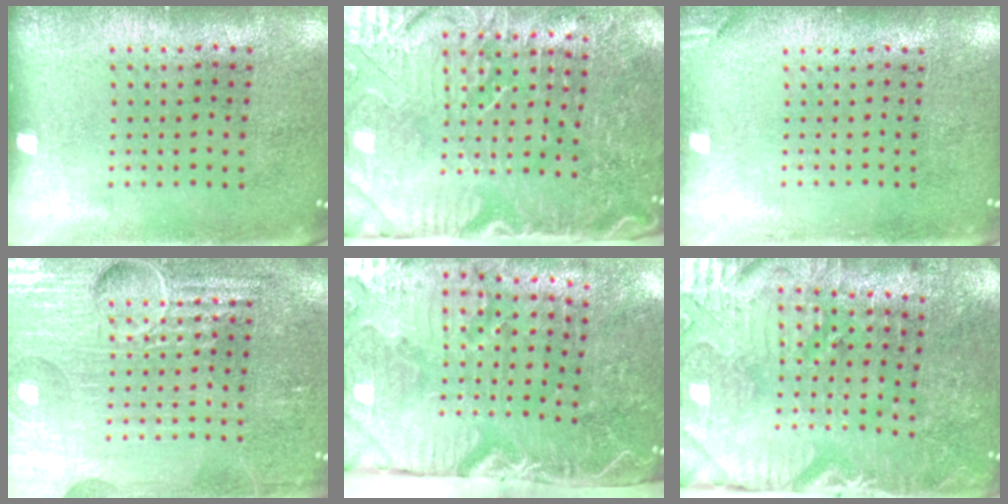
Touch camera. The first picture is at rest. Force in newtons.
{"total": 5.1, "press": 4.5, "slide": 2.5}
{"total": 1.1, "press": 1.1, "slide": 0.3}
{"total": 7.2, "press": 7.2, "slide": 1.0}
{"total": 5.3, "press": 4.4, "slide": 3.0}
{"total": 3.8, "press": 3.8, "slide": 0.5}